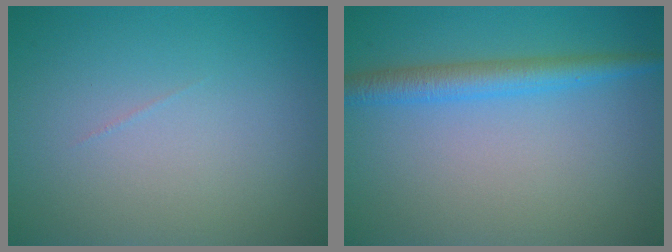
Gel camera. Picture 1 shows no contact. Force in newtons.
{"total": 3.1, "press": 3.1, "slide": 0.1}